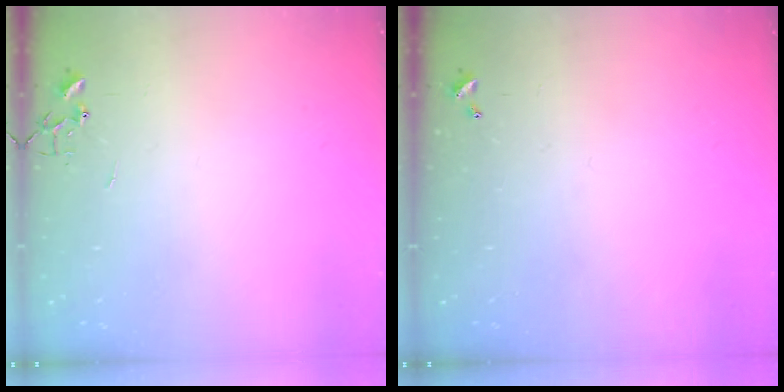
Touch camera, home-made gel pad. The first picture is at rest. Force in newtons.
{"total": 0.0}